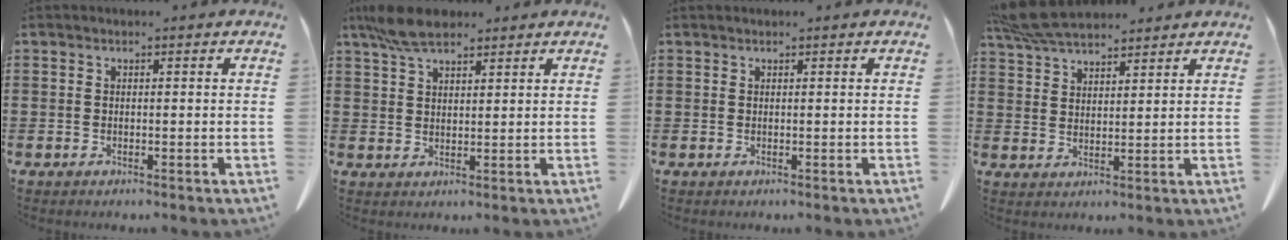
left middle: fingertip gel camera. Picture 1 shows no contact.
{"total": 6.1, "force": [4.6, 2.2, 3.4], "torque": [-0.080, -0.001, 0.088]}
{"total": 0.0}
{"total": 7.2, "force": [6.3, 1.8, 3.0], "torque": [-0.079, -0.011, 0.123]}